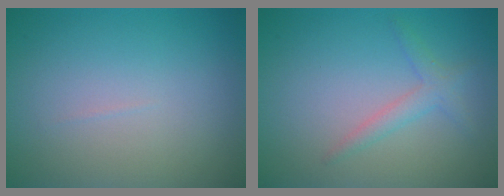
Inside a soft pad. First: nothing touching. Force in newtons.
{"total": 1.8, "press": 1.8, "slide": 0.1}